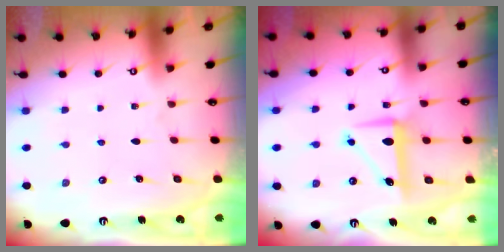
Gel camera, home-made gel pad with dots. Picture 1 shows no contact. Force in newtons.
{"total": 8.4, "press": 8.3, "slide": 0.6}